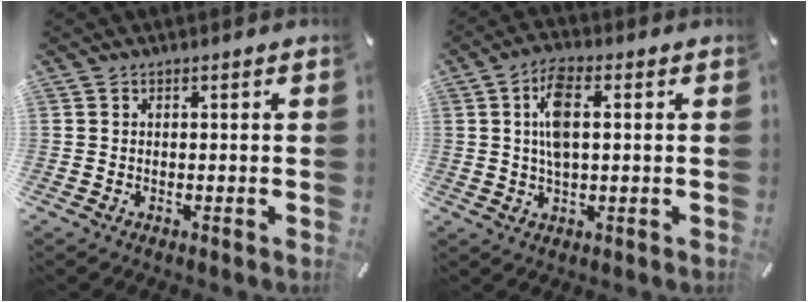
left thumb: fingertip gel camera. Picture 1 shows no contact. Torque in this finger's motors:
{"motor_torque": [0.32, 0.69, 0.88, -0.47, 0.11]}